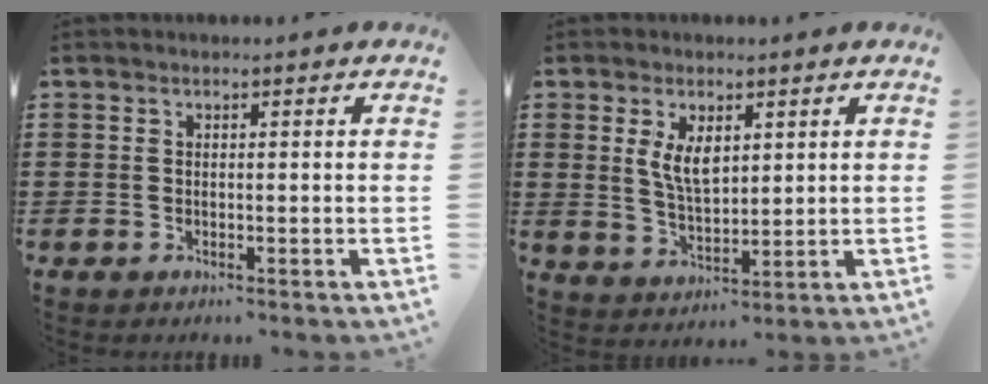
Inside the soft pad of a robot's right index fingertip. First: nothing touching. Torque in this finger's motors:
{"motor_torque": [0.26, 0.16, 0.19, 0.13]}